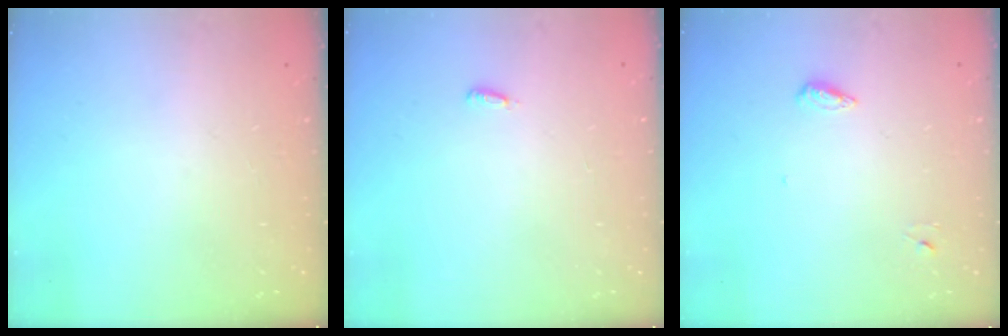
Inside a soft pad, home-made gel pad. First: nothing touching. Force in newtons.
{"total": 2.9, "press": 2.8, "slide": 0.9}
{"total": 4.6, "press": 4.4, "slide": 1.0}